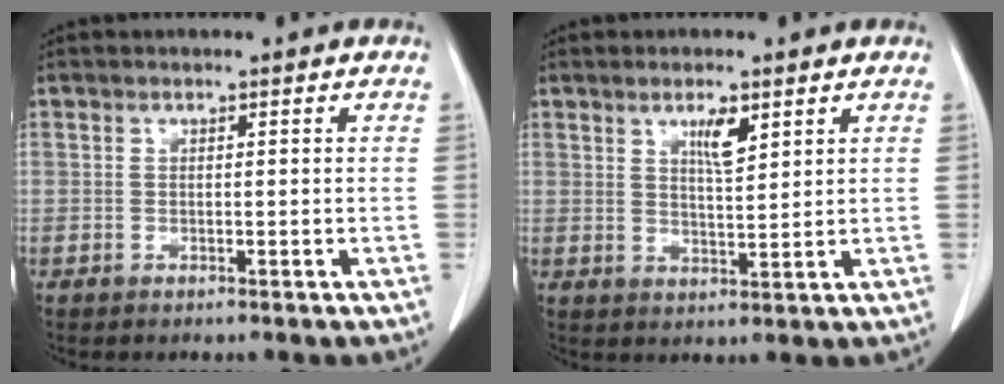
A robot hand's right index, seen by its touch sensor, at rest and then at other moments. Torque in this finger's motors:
{"motor_torque": [0.20, 0.27, 0.05, 0.05]}